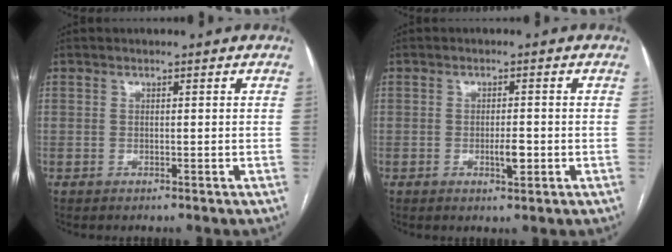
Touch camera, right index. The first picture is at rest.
{"total": 2.7, "force": [-0.8, 0.7, 2.5], "torque": [-0.043, -0.001, -0.010]}